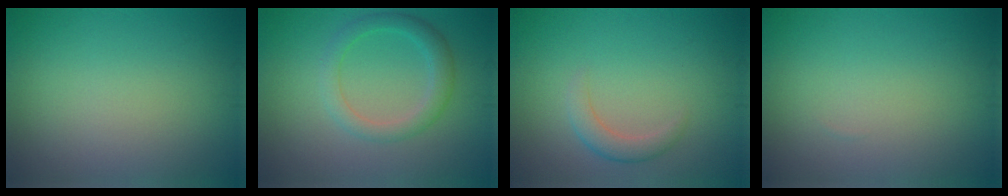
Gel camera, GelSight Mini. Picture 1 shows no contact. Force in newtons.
{"total": 2.8, "press": 2.8, "slide": 0.1}
{"total": 2.0, "press": 1.9, "slide": 0.2}
{"total": 0.0}